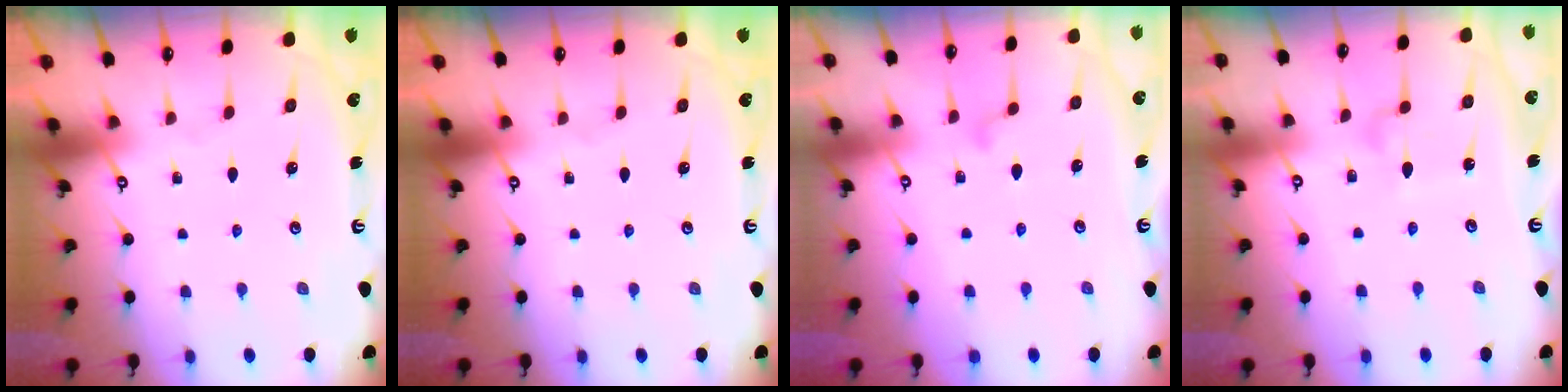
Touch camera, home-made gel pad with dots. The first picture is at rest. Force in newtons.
{"total": 0.0}
{"total": 8.5, "press": 8.5, "slide": 0.6}
{"total": 5.7, "press": 5.7, "slide": 0.4}